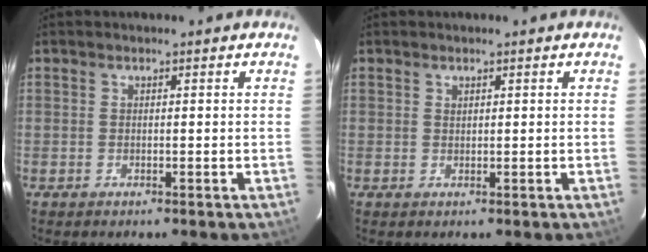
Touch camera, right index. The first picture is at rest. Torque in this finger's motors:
{"motor_torque": [-0.07, 0.07, -0.03, 0.01]}